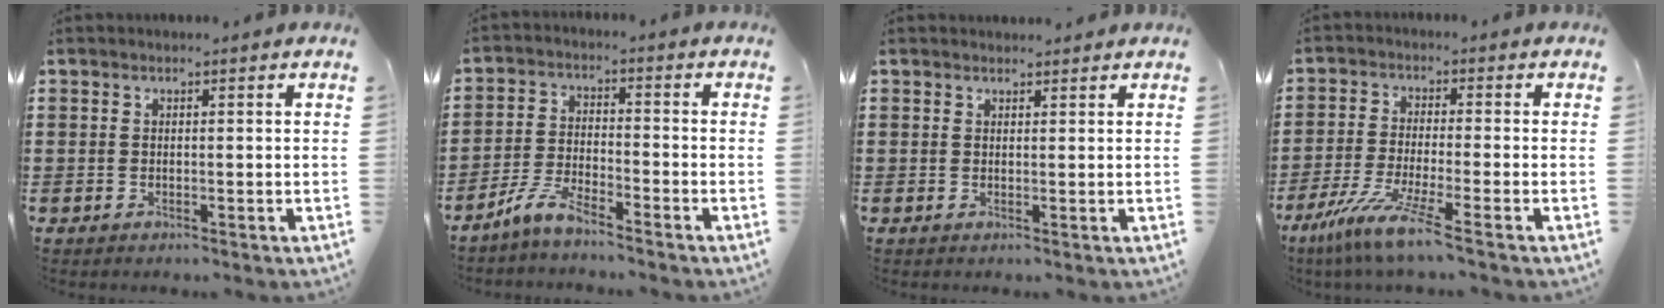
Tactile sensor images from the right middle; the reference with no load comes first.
{"total": 5.3, "force": [-4.5, 0.8, 2.6], "torque": [-0.071, -0.006, -0.094]}
{"total": 1.0, "force": [1.0, 0.3, -0.1], "torque": [0.006, -0.004, 0.018]}
{"total": 7.0, "force": [-5.1, -0.5, 4.7], "torque": [-0.112, -0.028, -0.102]}